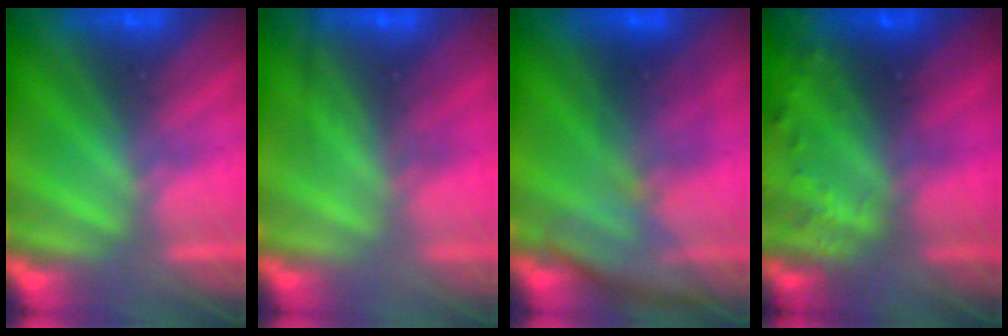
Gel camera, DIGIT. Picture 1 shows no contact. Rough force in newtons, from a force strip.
{"total": 2.2}
{"total": 2.9}
{"total": 7.6}